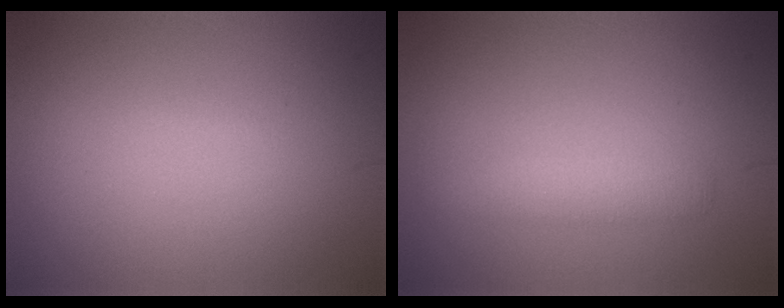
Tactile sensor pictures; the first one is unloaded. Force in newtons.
{"total": 1.9, "press": 1.9, "slide": 0.1}